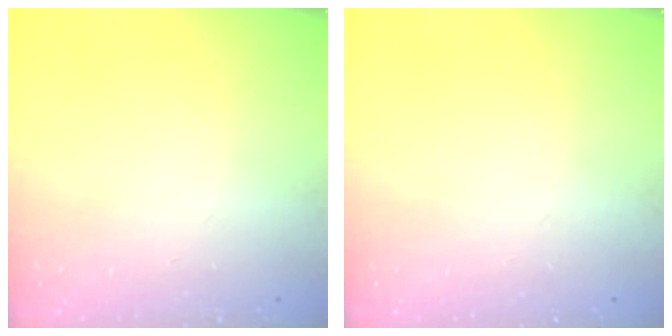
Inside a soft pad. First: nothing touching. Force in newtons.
{"total": 0.0}